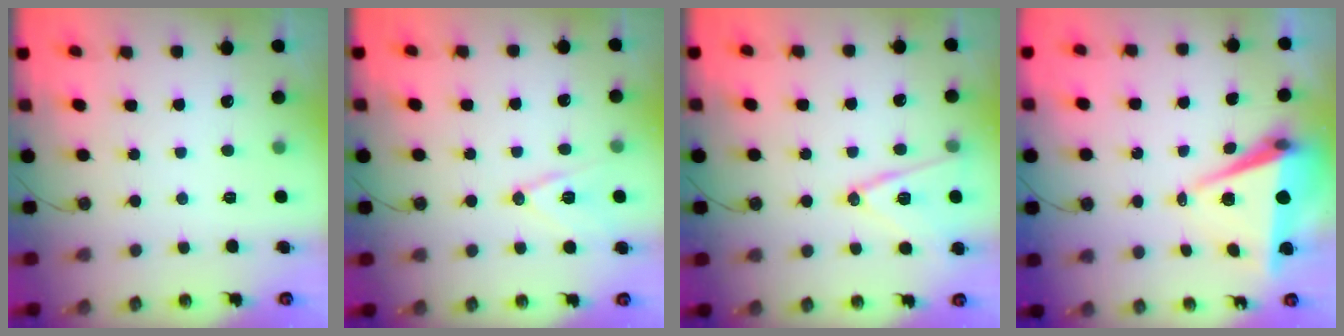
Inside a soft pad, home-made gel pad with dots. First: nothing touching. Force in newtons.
{"total": 10.7, "press": 10.1, "slide": 3.4}
{"total": 13.0, "press": 12.4, "slide": 3.8}
{"total": 7.2, "press": 5.8, "slide": 4.2}